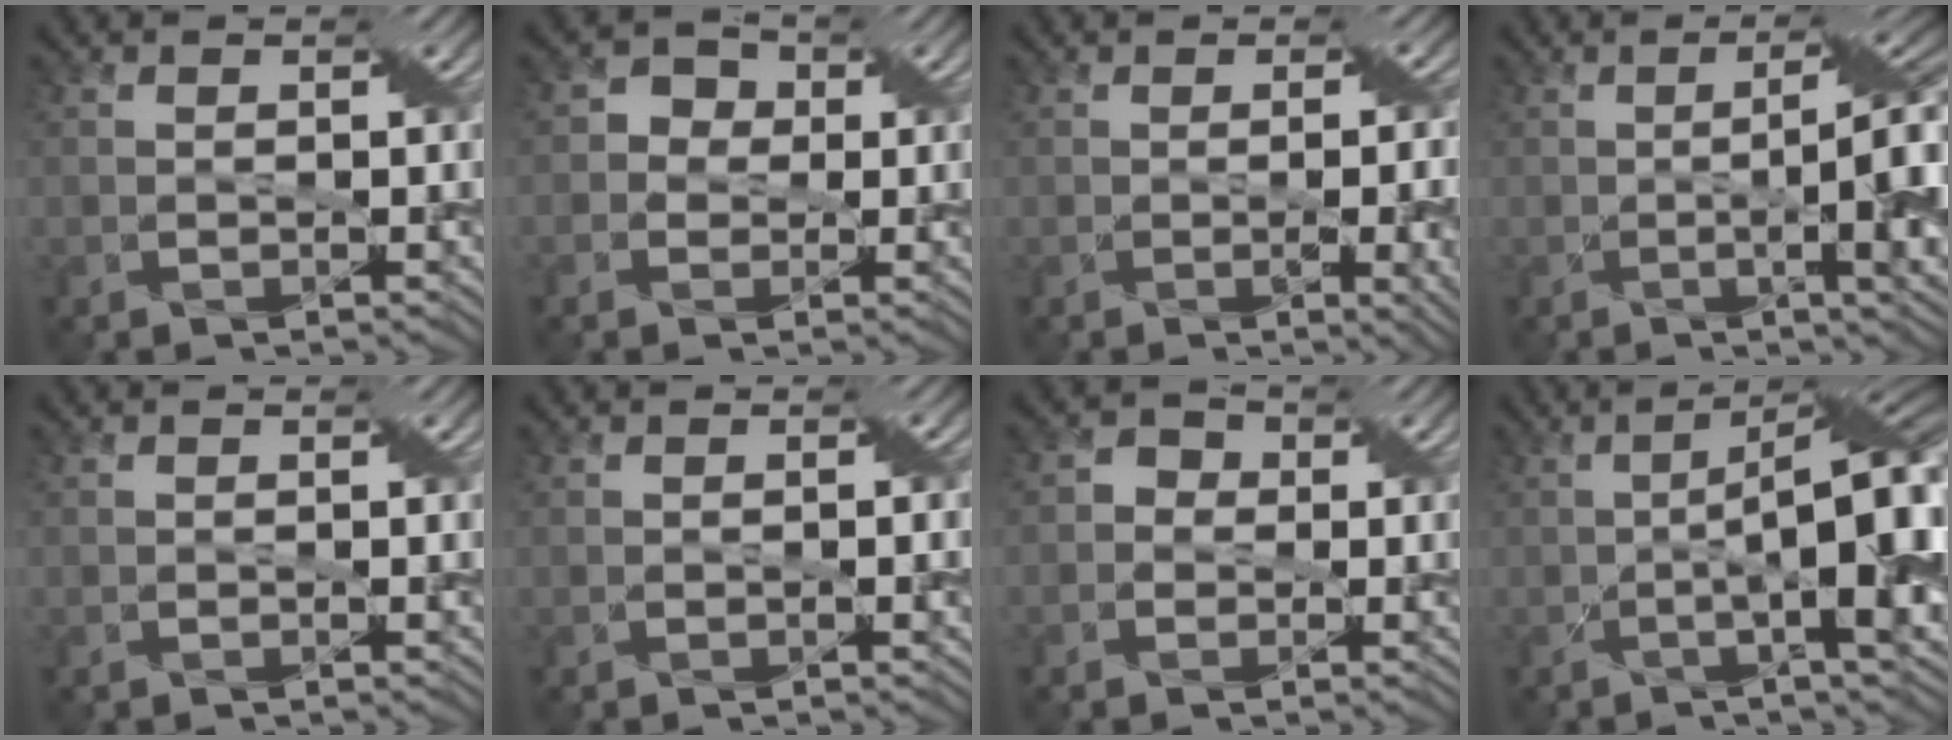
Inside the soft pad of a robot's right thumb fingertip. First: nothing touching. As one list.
[{"total": 2.5, "force": [-0.1, 2.4, 0.8], "torque": [-0.013, 0.009, -0.009]}, {"total": 6.3, "force": [-0.9, 2.1, 5.9], "torque": [-0.073, -0.004, -0.002]}, {"total": 12.0, "force": [-0.6, 3.6, 11.4], "torque": [-0.141, 0.007, -0.010]}, {"total": 0.0}, {"total": 1.4, "force": [0.0, 0.1, 1.4], "torque": [-0.023, 0.003, -0.001]}, {"total": 1.9, "force": [-0.3, 1.8, 0.5], "torque": [-0.010, 0.006, -0.010]}, {"total": 14.0, "force": [-1.6, 4.0, 13.3], "torque": [-0.186, -0.004, -0.022]}]